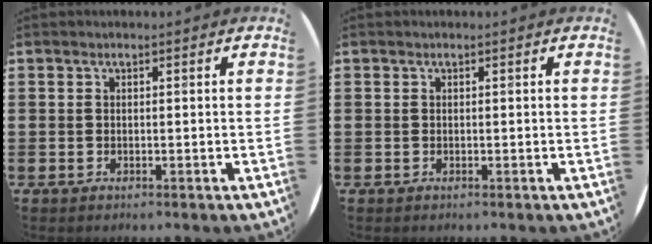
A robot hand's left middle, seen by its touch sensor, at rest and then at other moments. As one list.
[{"total": 0.0}]